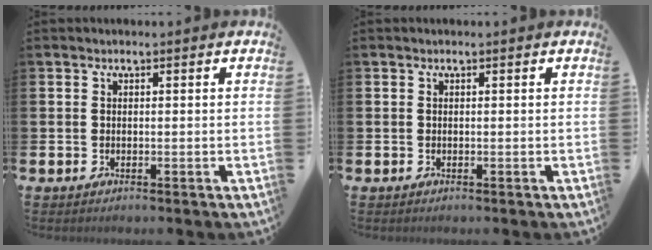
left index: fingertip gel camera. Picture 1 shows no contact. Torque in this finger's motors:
{"motor_torque": [-0.02, -0.02, -0.01, 0.01]}